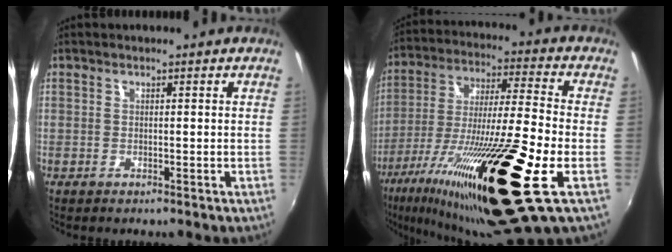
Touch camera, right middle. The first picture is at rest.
{"total": 29.0, "force": [-13.4, 2.6, 25.6], "torque": [-0.465, -0.057, -0.237]}